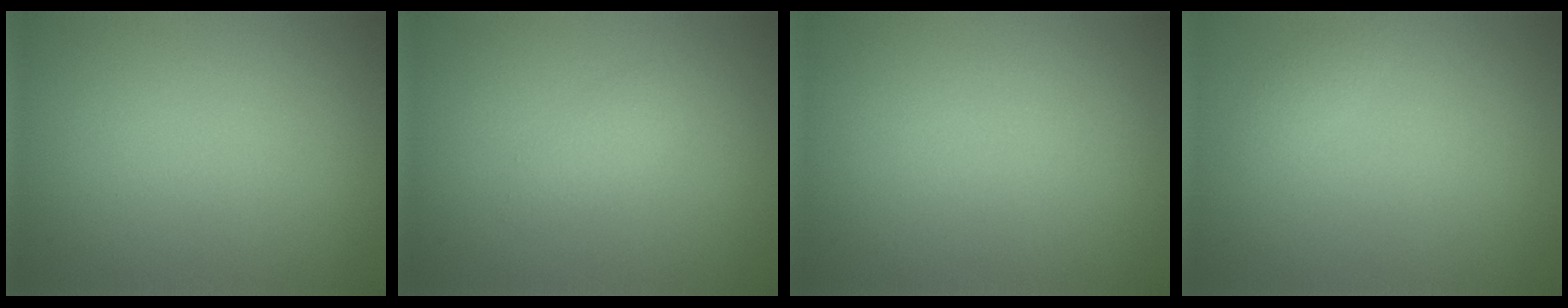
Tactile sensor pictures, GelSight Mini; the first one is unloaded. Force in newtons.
{"total": 1.1, "press": 1.1, "slide": 0.0}
{"total": 0.0}
{"total": 0.7, "press": 0.7, "slide": 0.0}